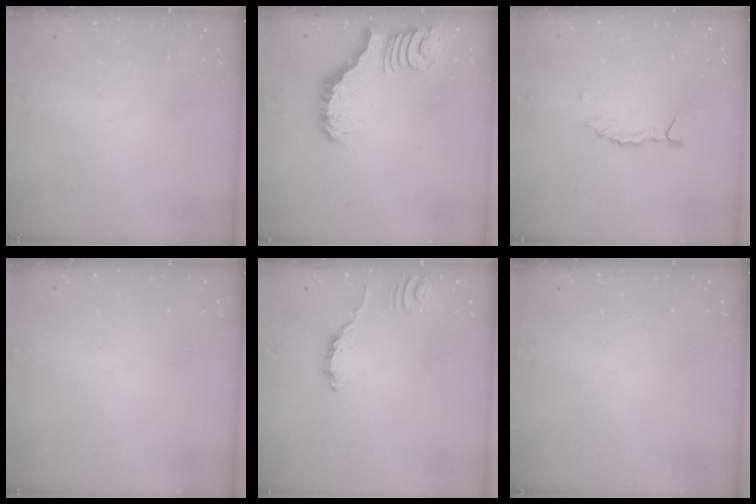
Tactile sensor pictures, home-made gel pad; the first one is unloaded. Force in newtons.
{"total": 3.4, "press": 3.3, "slide": 0.7}
{"total": 2.8, "press": 2.7, "slide": 0.3}
{"total": 0.0}
{"total": 2.6, "press": 2.6, "slide": 0.2}
{"total": 0.0}